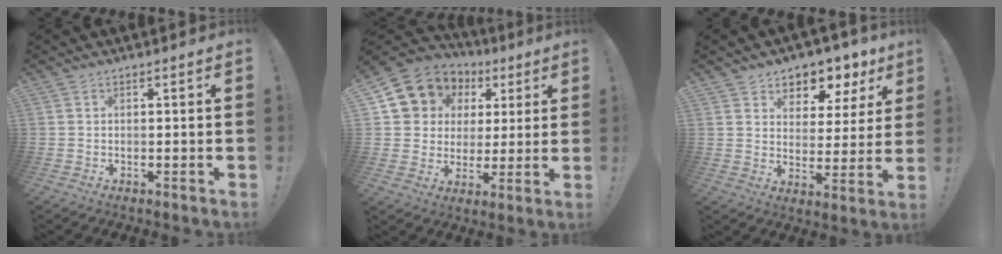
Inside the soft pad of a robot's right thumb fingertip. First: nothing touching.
{"total": 10.9, "force": [5.1, 9.2, 2.6], "torque": [-0.040, -0.036, 0.109]}
{"total": 7.2, "force": [5.2, 4.7, 1.5], "torque": [-0.009, -0.052, 0.096]}